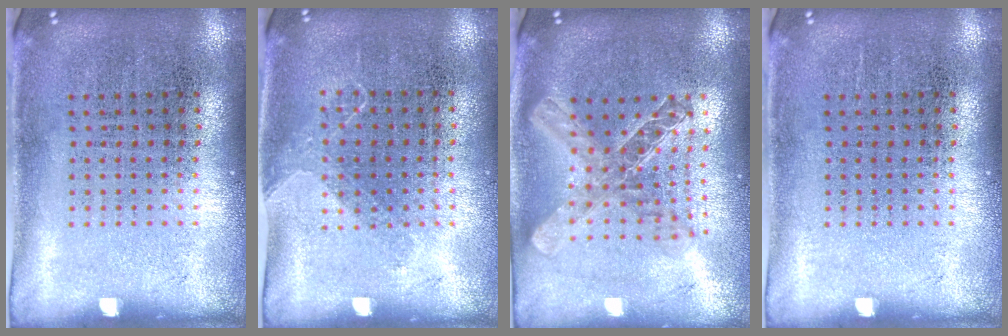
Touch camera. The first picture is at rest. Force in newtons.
{"total": 1.1, "press": 0.8, "slide": 0.7}
{"total": 2.0, "press": 1.7, "slide": 1.1}
{"total": 0.0}